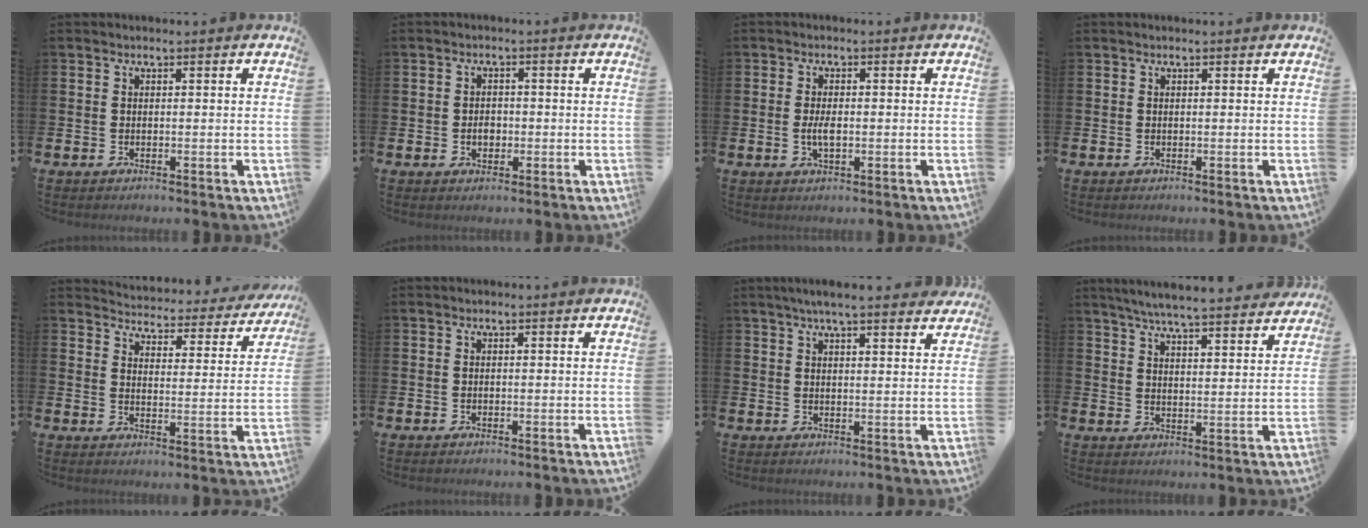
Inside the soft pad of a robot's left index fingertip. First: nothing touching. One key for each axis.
{"total": 2.2, "fx": -0.4, "fy": 1.7, "fz": 1.3, "tx": -0.009, "ty": -0.001, "tz": -0.014}
{"total": 2.6, "fx": -0.2, "fy": 1.1, "fz": 2.3, "tx": -0.035, "ty": -0.002, "tz": -0.006}
{"total": 0.0}
{"total": 4.0, "fx": 3.9, "fy": 0.6, "fz": 0.4, "tx": -0.025, "ty": -0.038, "tz": 0.062}
{"total": 0.0}
{"total": 4.9, "fx": 4.4, "fy": 0.3, "fz": 2.0, "tx": -0.041, "ty": -0.015, "tz": 0.077}
{"total": 6.0, "fx": 5.9, "fy": 0.1, "fz": 1.5, "tx": -0.048, "ty": -0.039, "tz": 0.102}